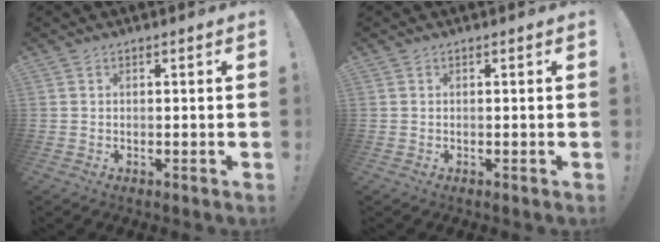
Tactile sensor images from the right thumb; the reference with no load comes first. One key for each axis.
{"total": 0.0}